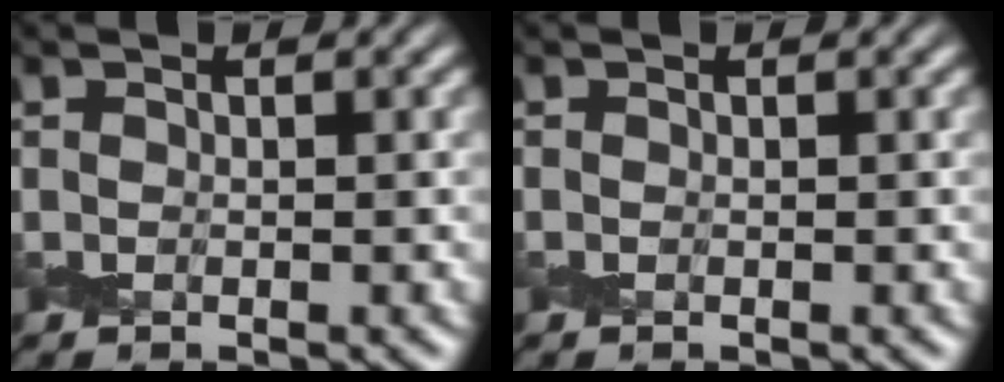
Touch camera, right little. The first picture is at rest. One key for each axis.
{"total": 0.0}